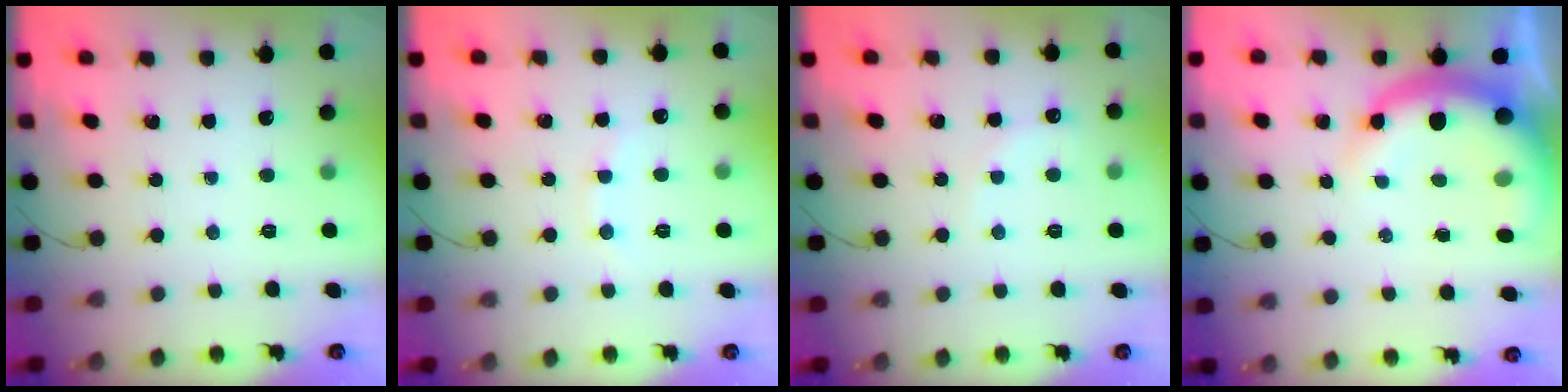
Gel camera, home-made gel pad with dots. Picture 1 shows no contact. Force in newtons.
{"total": 6.0, "press": 5.8, "slide": 1.6}
{"total": 3.8, "press": 3.7, "slide": 1.2}
{"total": 12.2, "press": 11.9, "slide": 2.7}